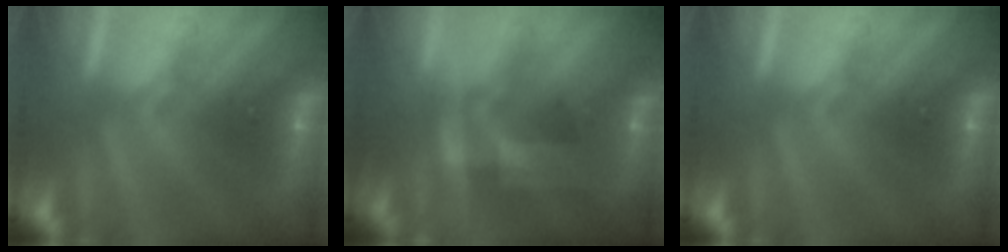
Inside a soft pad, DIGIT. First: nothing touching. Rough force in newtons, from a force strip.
{"total": 4.8}
{"total": 0.0}